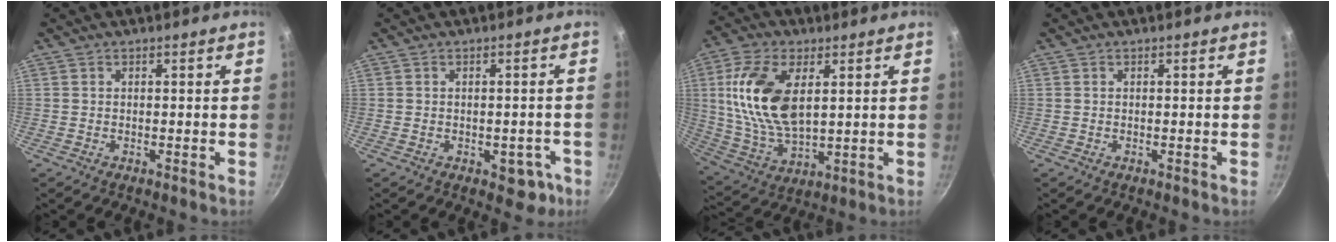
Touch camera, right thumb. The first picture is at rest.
{"total": 4.9, "force": [-1.8, 3.2, 3.2], "torque": [-0.013, 0.015, -0.012]}
{"total": 16.6, "force": [3.8, 8.9, 13.5], "torque": [-0.257, -0.010, 0.082]}
{"total": 0.0}